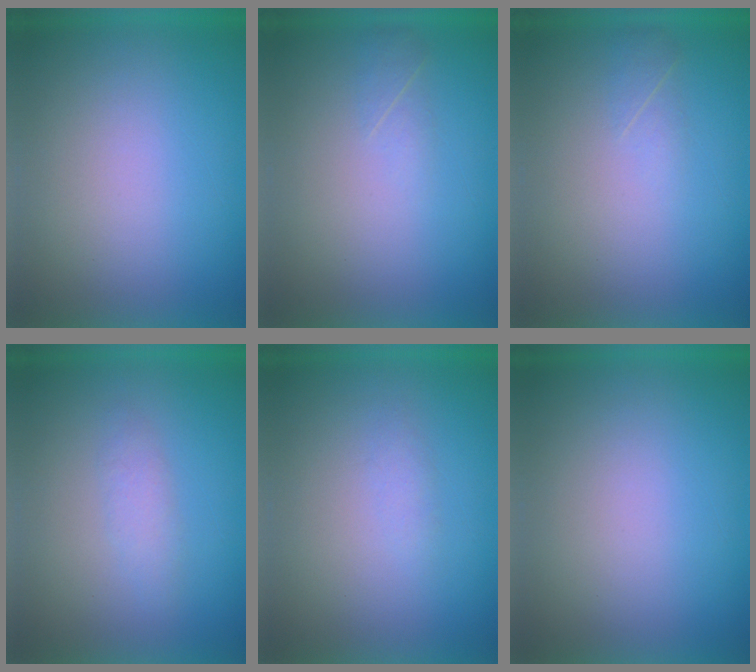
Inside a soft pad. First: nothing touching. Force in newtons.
{"total": 1.6}
{"total": 1.6}
{"total": 1.9}
{"total": 1.2}
{"total": 0.0}